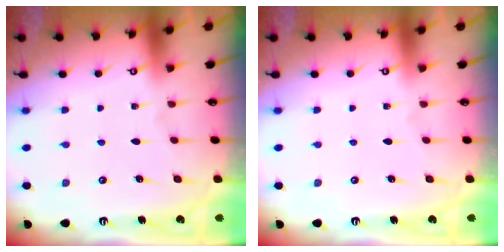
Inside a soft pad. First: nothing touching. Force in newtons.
{"total": 0.0}